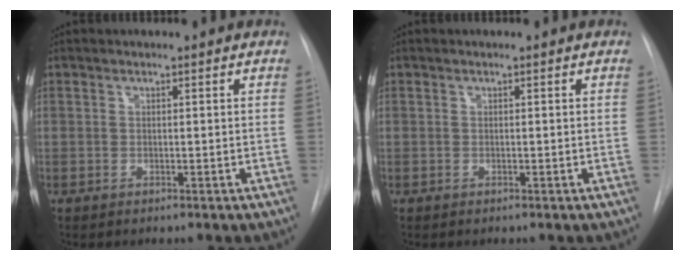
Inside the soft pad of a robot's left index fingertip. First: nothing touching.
{"total": 0.0}